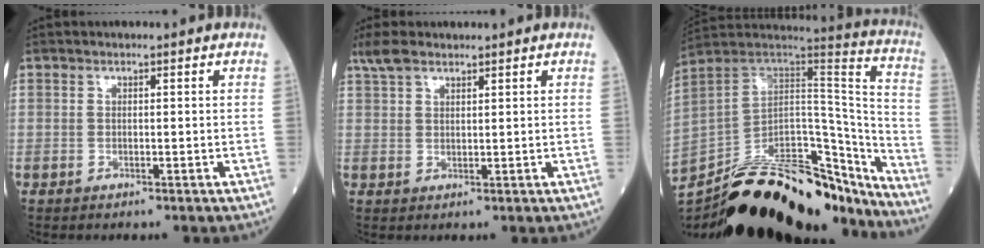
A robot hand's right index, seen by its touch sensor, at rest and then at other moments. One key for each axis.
{"total": 3.8, "fx": 3.0, "fy": 1.3, "fz": 1.9, "tx": -0.048, "ty": 0.014, "tz": 0.064}
{"total": 34.5, "fx": -27.5, "fy": 10.5, "fz": 18.0, "tx": -0.328, "ty": -0.021, "tz": -0.416}